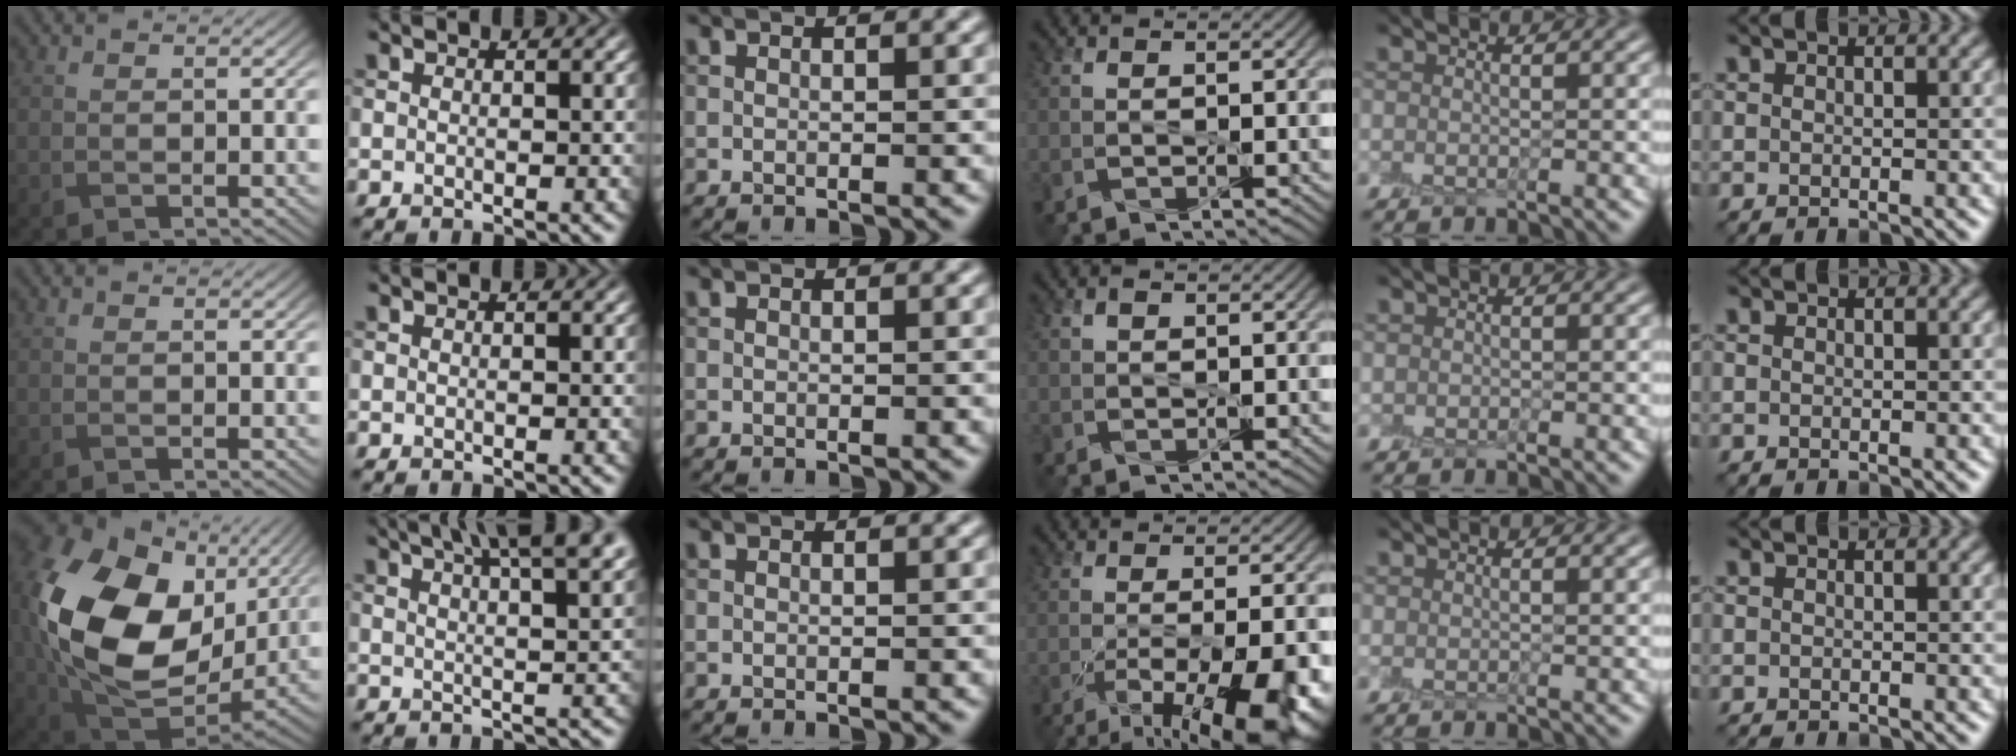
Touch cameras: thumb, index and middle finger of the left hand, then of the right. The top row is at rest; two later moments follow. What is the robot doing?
{"motion": "peel", "object": "small bumper sticker"}